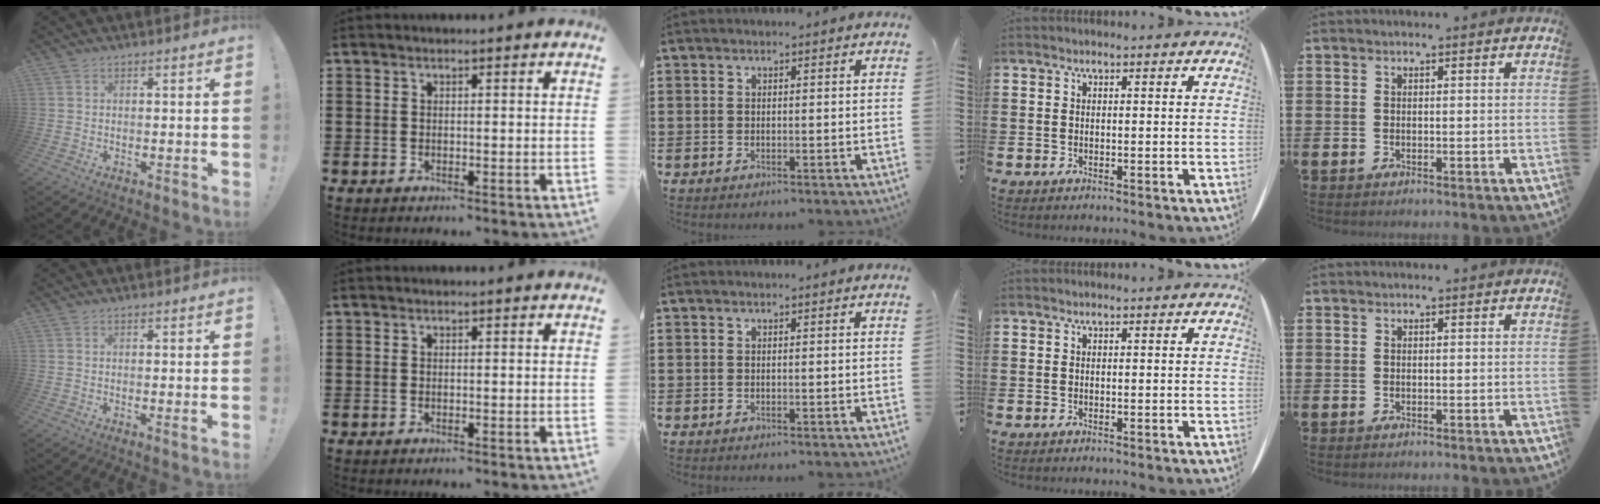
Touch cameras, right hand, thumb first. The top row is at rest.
{"thumb": {"total": 1.1, "force": [0.3, 0.0, 1.1], "torque": [-0.013, -0.004, 0.002]}}